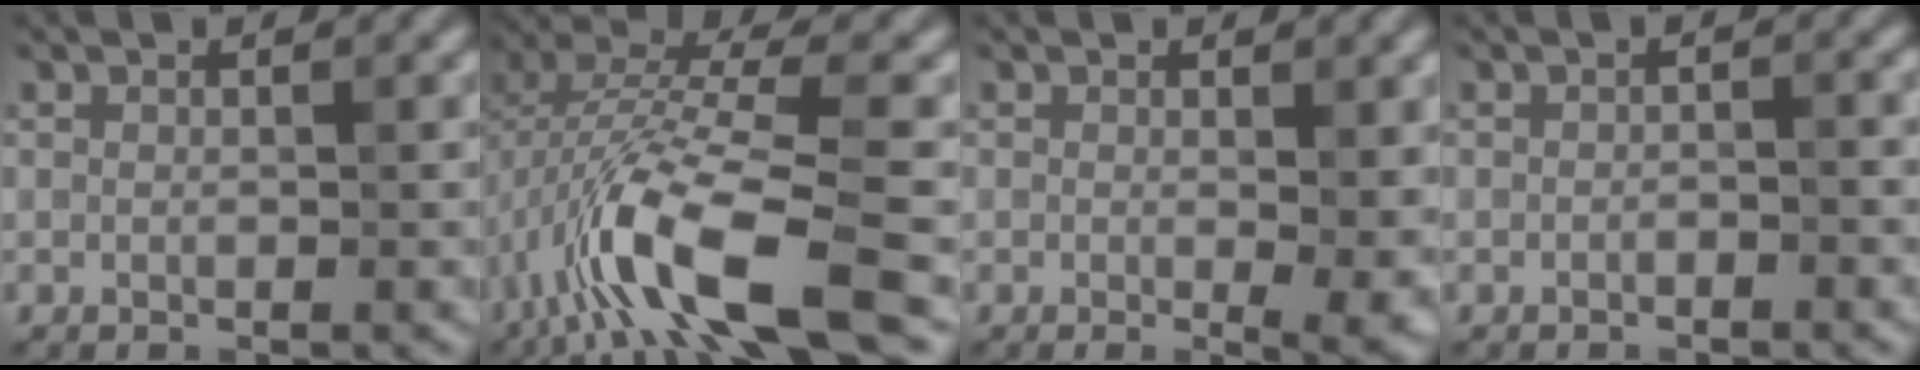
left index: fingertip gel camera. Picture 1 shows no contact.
{"total": 9.8, "force": [-4.1, 3.1, 8.4], "torque": [-0.170, 0.010, -0.083]}
{"total": 2.8, "force": [0.0, 0.8, 2.7], "torque": [-0.035, -0.009, 0.000]}
{"total": 0.8, "force": [-0.5, 0.3, 0.6], "torque": [-0.008, 0.001, -0.008]}